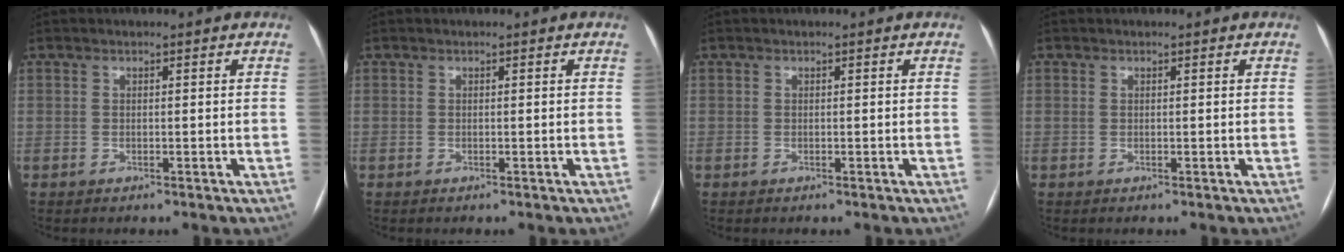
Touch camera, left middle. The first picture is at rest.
{"total": 0.0}
{"total": 0.0}
{"total": 0.0}